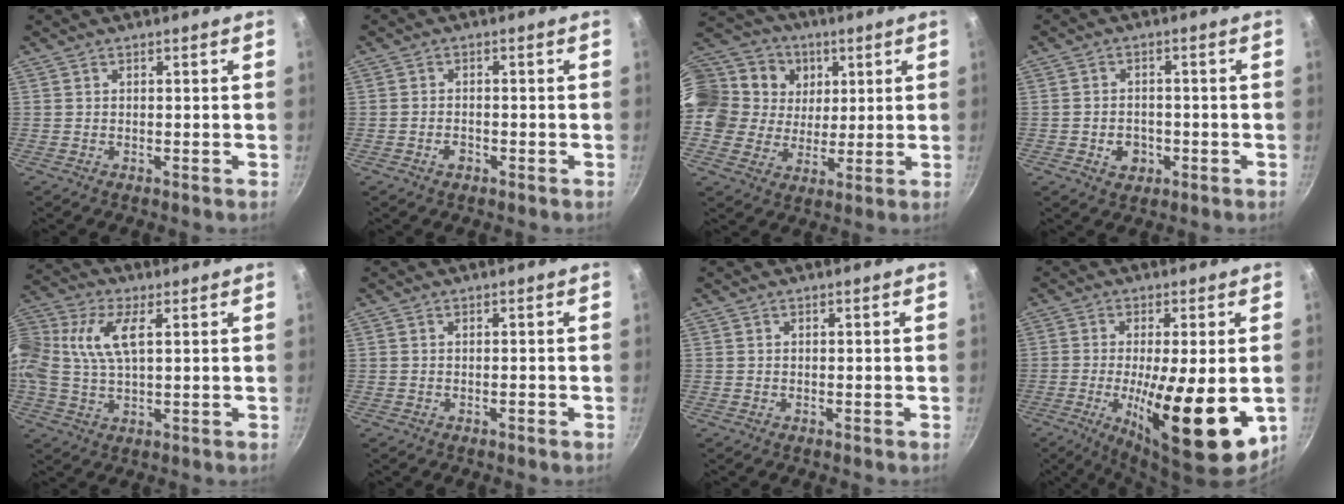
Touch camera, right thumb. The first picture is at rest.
{"total": 2.0, "force": [-1.1, 1.2, 1.1], "torque": [-0.019, 0.012, -0.019]}
{"total": 20.2, "force": [7.0, 16.6, 9.1], "torque": [-0.174, 0.003, 0.122]}
{"total": 4.5, "force": [-1.5, 3.6, 2.3], "torque": [-0.026, 0.013, -0.019]}
{"total": 15.9, "force": [3.8, 9.0, 12.6], "torque": [-0.283, 0.023, 0.060]}
{"total": 0.5, "force": [-0.3, 0.1, 0.4], "torque": [-0.007, 0.005, -0.005]}
{"total": 0.0}
{"total": 18.8, "force": [-3.6, 5.5, 17.6], "torque": [-0.265, -0.012, -0.050]}